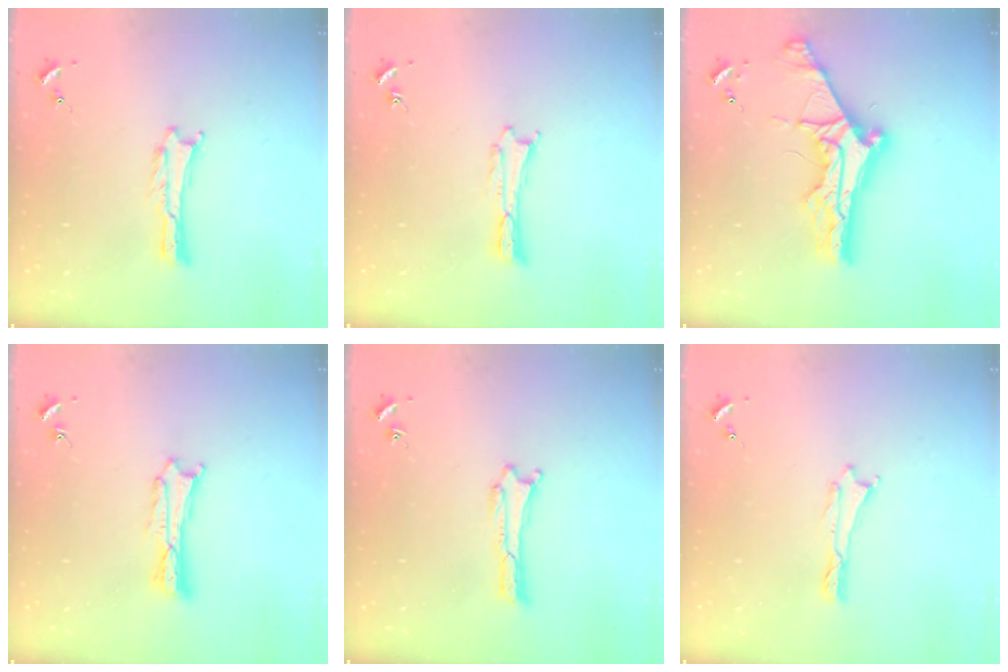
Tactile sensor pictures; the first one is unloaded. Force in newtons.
{"total": 0.0}
{"total": 10.1, "press": 10.0, "slide": 1.1}
{"total": 1.2, "press": 1.2, "slide": 0.2}
{"total": 0.0}
{"total": 0.0}